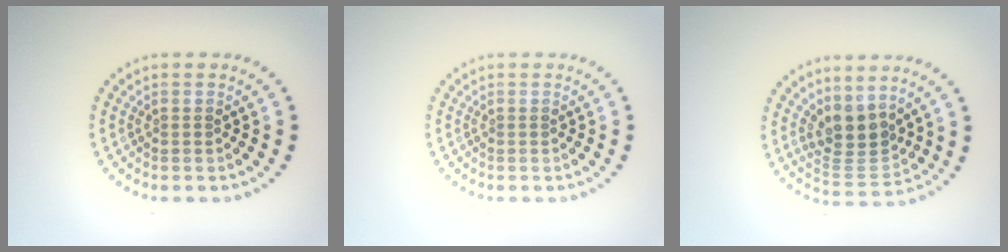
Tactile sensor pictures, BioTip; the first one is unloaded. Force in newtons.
{"total": 0.0}
{"total": 4.0, "press": 3.4, "slide": 2.0}